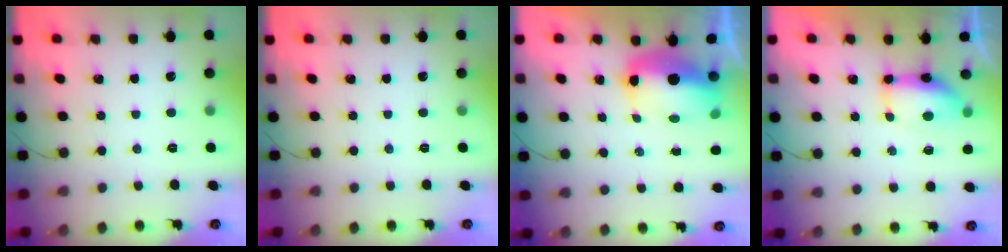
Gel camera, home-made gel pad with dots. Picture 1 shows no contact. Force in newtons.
{"total": 0.0}
{"total": 8.7, "press": 8.5, "slide": 1.7}
{"total": 7.8, "press": 7.7, "slide": 1.5}